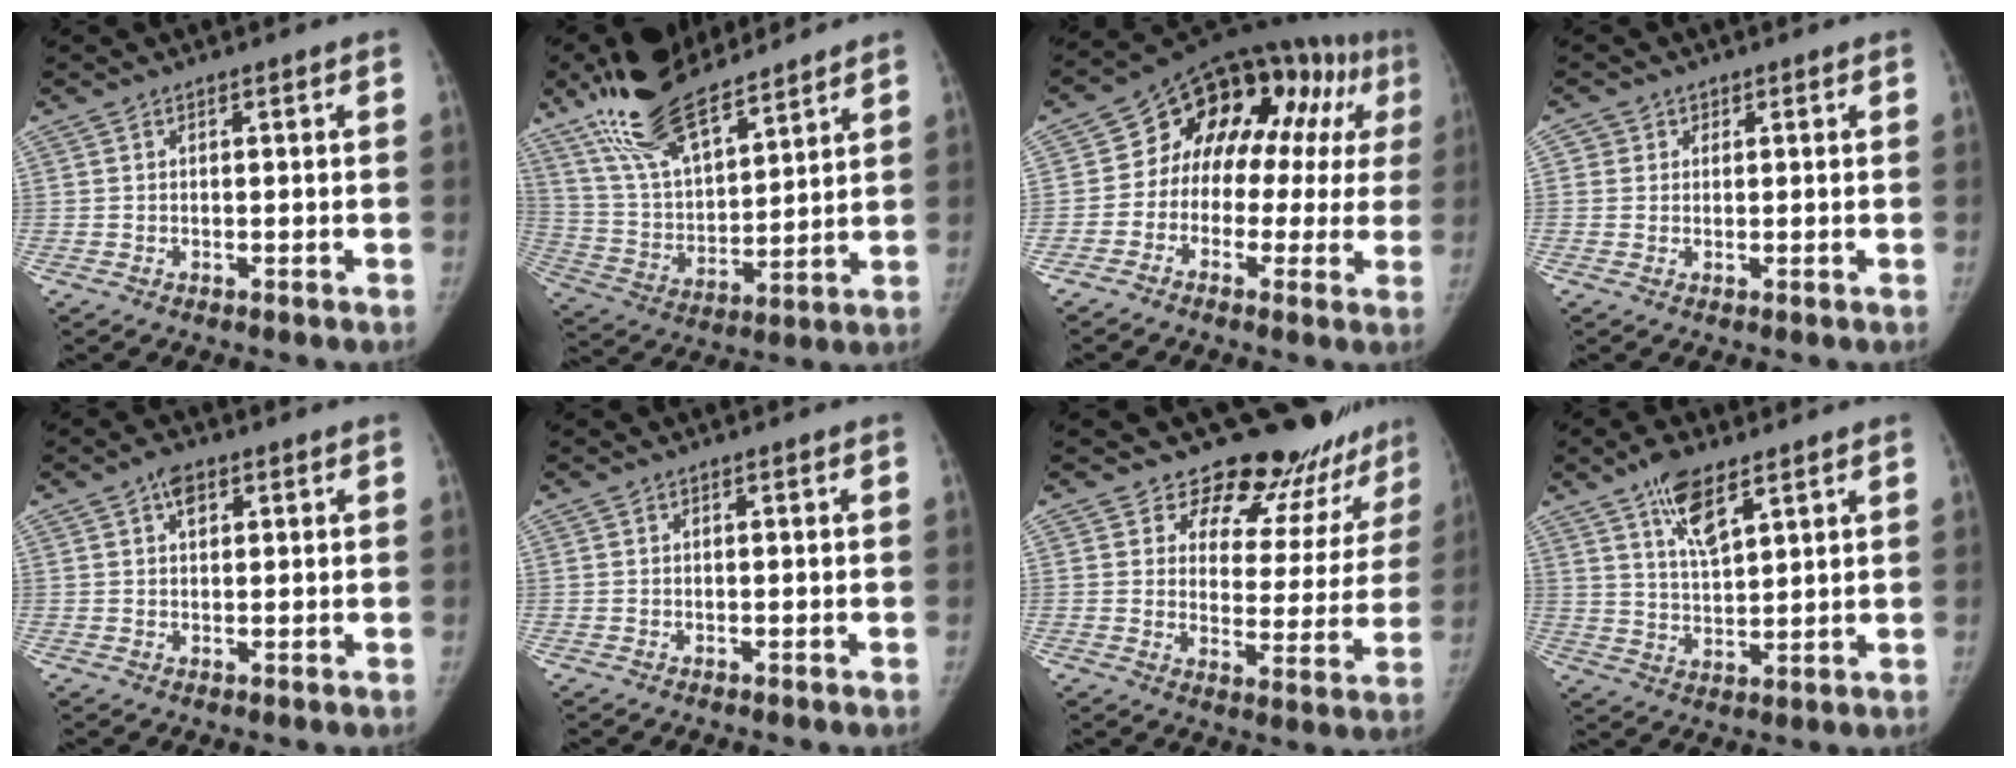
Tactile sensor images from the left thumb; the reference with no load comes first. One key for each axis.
{"total": 18.7, "fx": 14.5, "fy": 6.3, "fz": 10.0, "tx": -0.156, "ty": -0.060, "tz": 0.277}
{"total": 18.9, "fx": 3.1, "fy": 12.6, "fz": 13.7, "tx": -0.135, "ty": 0.053, "tz": 0.033}
{"total": 1.7, "fx": 0.6, "fy": 1.5, "fz": -0.1, "tx": 0.011, "ty": -0.001, "tz": 0.007}
{"total": 3.1, "fx": 1.5, "fy": 1.9, "fz": 2.0, "tx": -0.023, "ty": 0.000, "tz": 0.021}
{"total": 0.0}
{"total": 18.4, "fx": 16.4, "fy": 7.4, "fz": 3.6, "tx": 0.016, "ty": -0.122, "tz": 0.195}
{"total": 8.6, "fx": 5.3, "fy": 3.0, "fz": 6.1, "tx": -0.101, "ty": -0.027, "tz": 0.100}